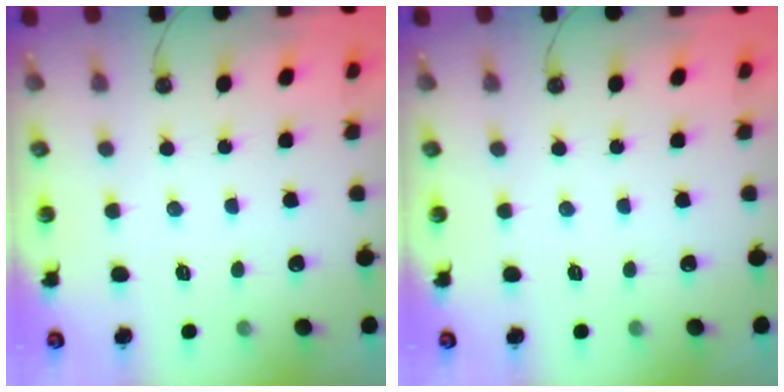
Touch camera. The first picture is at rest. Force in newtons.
{"total": 0.0}